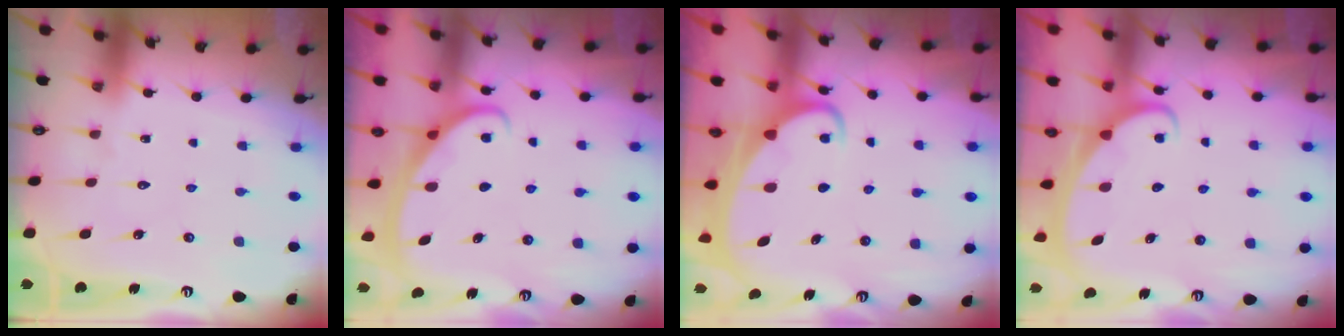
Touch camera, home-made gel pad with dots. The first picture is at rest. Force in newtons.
{"total": 2.8, "press": 2.8, "slide": 0.4}
{"total": 3.0, "press": 2.9, "slide": 0.3}
{"total": 2.6, "press": 2.6, "slide": 0.3}